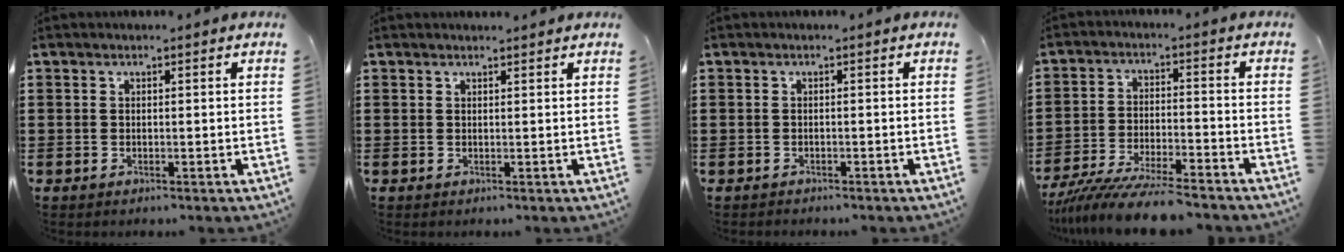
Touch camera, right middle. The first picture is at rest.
{"total": 0.7, "force": [0.7, 0.0, 0.0], "torque": [-0.001, -0.002, 0.013]}
{"total": 0.8, "force": [-0.8, 0.3, -0.2], "torque": [0.000, 0.002, -0.017]}
{"total": 9.0, "force": [-8.3, 0.4, 3.3], "torque": [-0.064, 0.004, -0.159]}